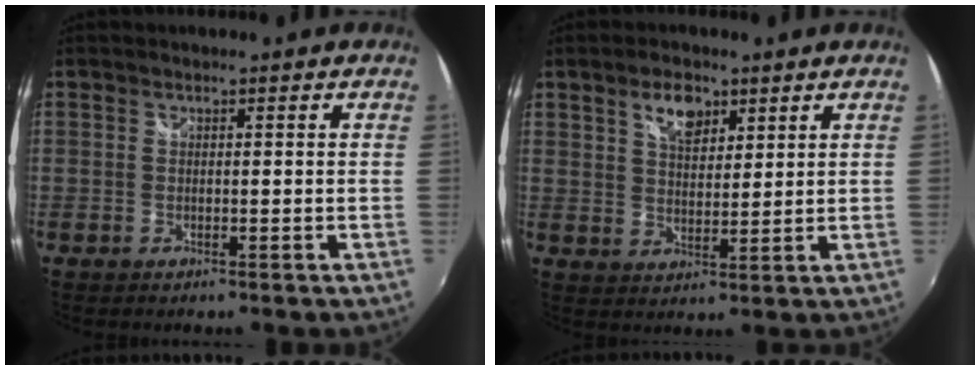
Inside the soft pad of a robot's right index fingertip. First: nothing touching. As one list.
[{"total": 6.0, "force": [3.5, 3.2, 3.7], "torque": [-0.056, 0.008, 0.063]}]